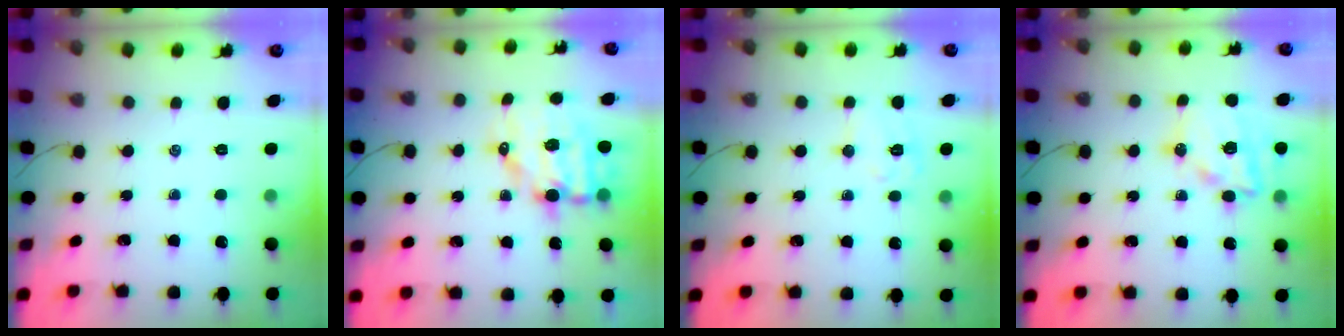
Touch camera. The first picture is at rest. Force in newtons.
{"total": 10.9, "press": 10.6, "slide": 2.4}
{"total": 7.8, "press": 7.8, "slide": 0.6}
{"total": 13.8, "press": 13.5, "slide": 3.1}